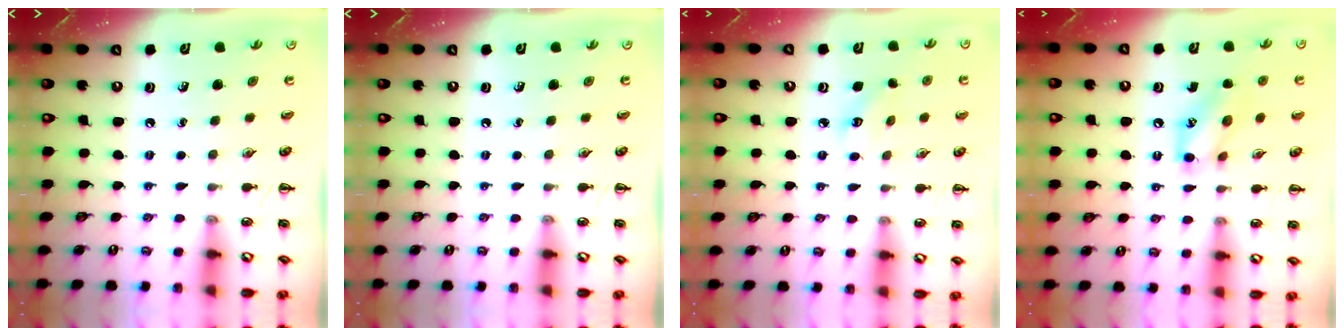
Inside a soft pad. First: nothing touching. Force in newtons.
{"total": 0.0}
{"total": 3.2, "press": 3.1, "slide": 0.9}
{"total": 11.3, "press": 11.2, "slide": 1.5}